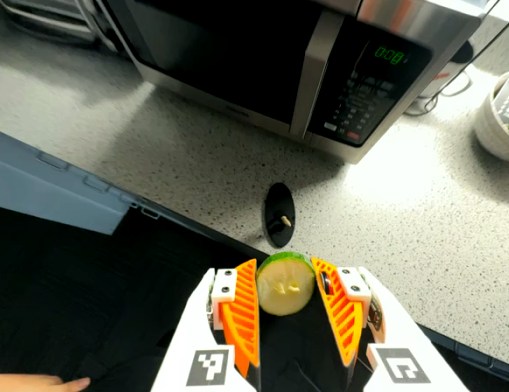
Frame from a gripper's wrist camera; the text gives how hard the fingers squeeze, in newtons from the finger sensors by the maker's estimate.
{"total": 9.5, "left": 10.0, "right": 8.9}